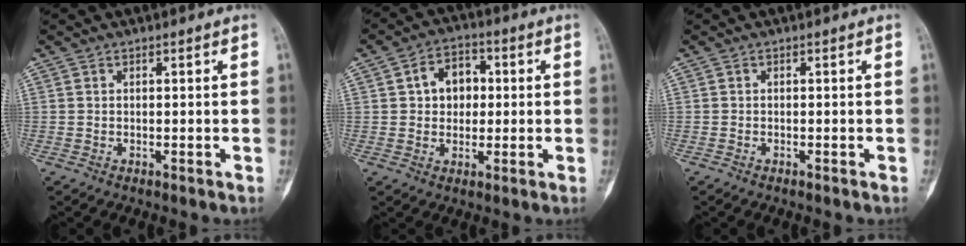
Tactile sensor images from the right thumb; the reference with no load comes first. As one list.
[{"total": 7.6, "force": [1.1, 5.8, 4.7], "torque": [-0.043, 0.011, 0.013]}, {"total": 0.0}]